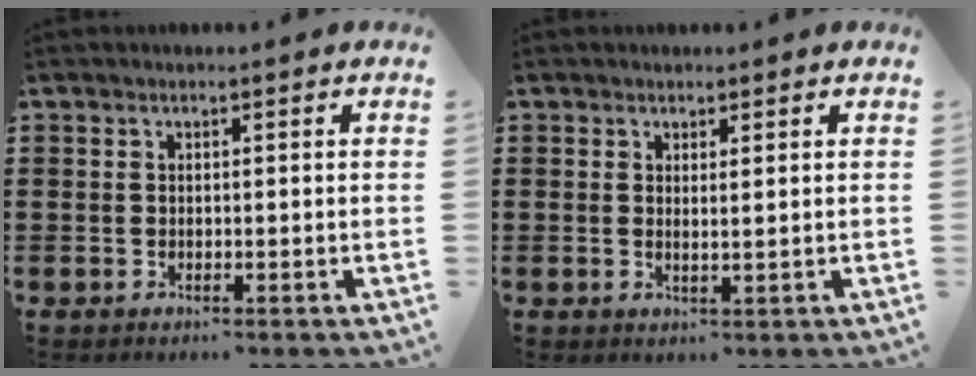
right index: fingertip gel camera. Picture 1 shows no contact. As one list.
[{"total": 1.0, "force": [0.7, 0.0, 0.7], "torque": [-0.014, 0.000, 0.013]}]